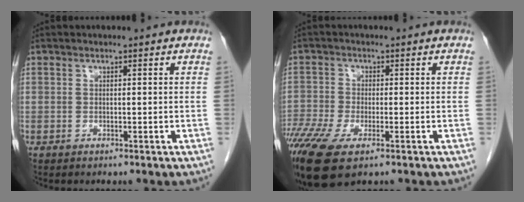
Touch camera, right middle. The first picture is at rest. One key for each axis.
{"total": 10.6, "fx": -6.3, "fy": 3.3, "fz": 7.9, "tx": -0.176, "ty": -0.023, "tz": -0.113}